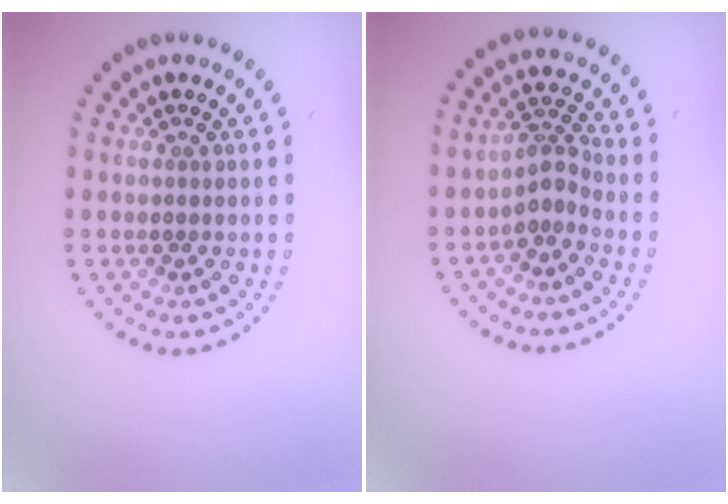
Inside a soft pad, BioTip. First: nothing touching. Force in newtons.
{"total": 2.3, "press": 1.7, "slide": 1.6}